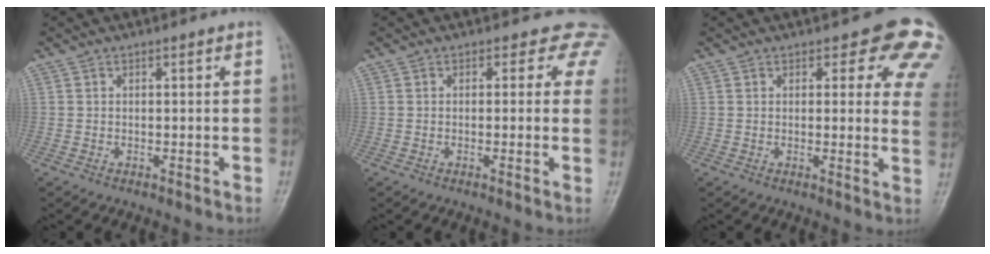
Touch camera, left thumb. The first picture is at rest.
{"total": 4.2, "force": [2.3, 3.1, 1.5], "torque": [0.018, -0.005, -0.004]}
{"total": 10.3, "force": [6.6, 4.4, 6.5], "torque": [-0.021, -0.029, 0.054]}